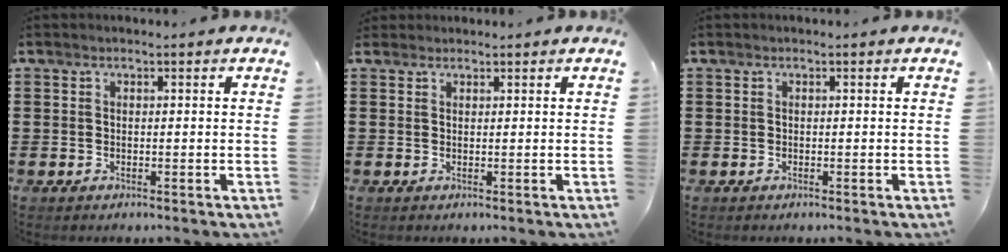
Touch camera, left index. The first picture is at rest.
{"total": 0.8, "force": [0.8, 0.1, 0.0], "torque": [-0.003, 0.000, 0.016]}
{"total": 0.0}